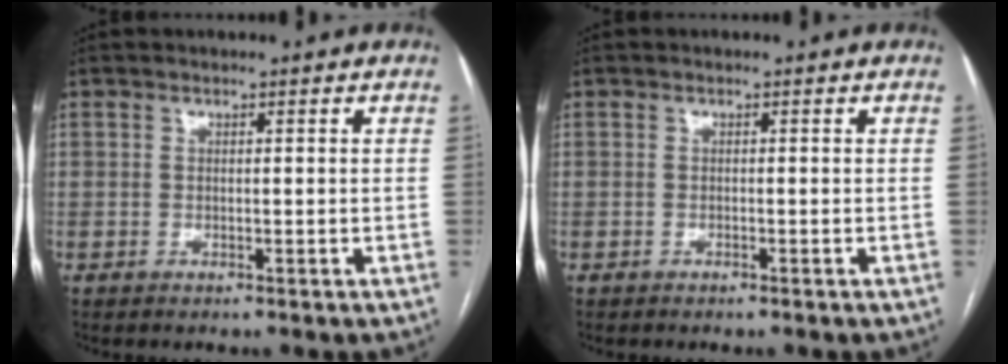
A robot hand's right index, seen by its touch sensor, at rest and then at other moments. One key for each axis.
{"total": 0.0}